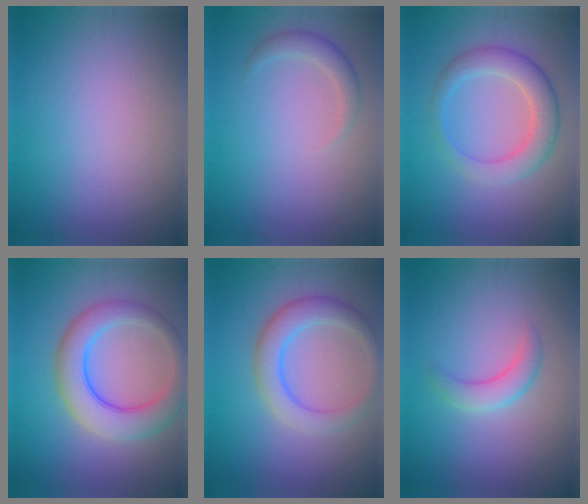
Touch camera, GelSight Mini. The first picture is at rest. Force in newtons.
{"total": 1.8, "press": 1.8, "slide": 0.2}
{"total": 4.5, "press": 4.5, "slide": 0.2}
{"total": 6.3, "press": 6.3, "slide": 0.2}
{"total": 4.2, "press": 4.2, "slide": 0.1}
{"total": 2.4, "press": 2.4, "slide": 0.1}